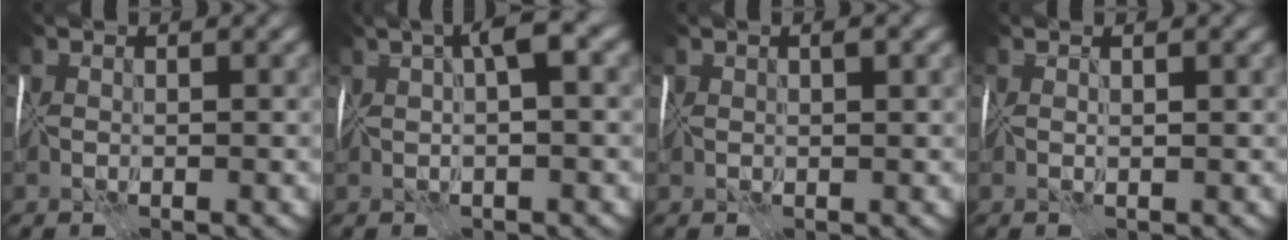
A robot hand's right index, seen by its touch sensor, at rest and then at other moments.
{"total": 3.8, "force": [2.2, 0.1, 3.1], "torque": [-0.049, 0.024, 0.033]}
{"total": 1.4, "force": [1.0, 0.5, 0.8], "torque": [-0.011, 0.005, 0.021]}
{"total": 1.1, "force": [0.9, -0.6, -0.4], "torque": [0.012, 0.003, 0.019]}